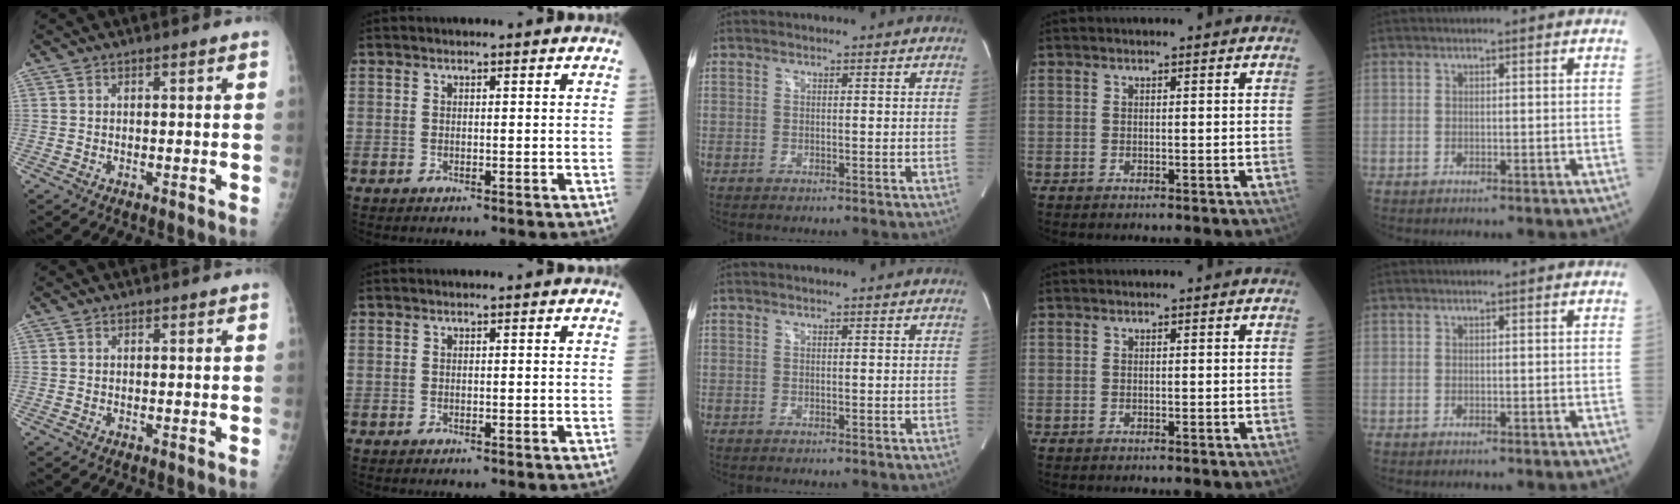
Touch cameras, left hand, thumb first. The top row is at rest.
{}